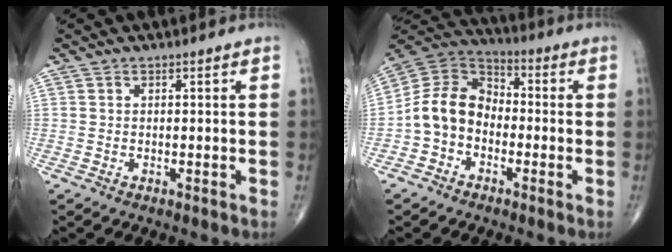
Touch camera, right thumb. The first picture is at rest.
{"total": 11.0, "force": [-2.7, 8.6, 6.4], "torque": [-0.105, 0.044, -0.065]}